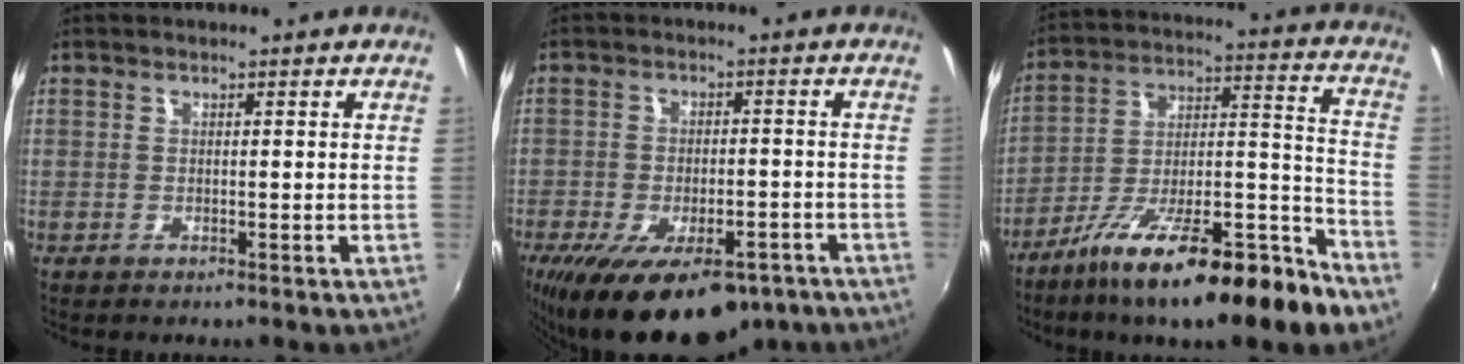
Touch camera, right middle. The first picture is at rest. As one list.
[{"total": 18.1, "force": [-12.1, 7.6, 11.1], "torque": [-0.208, -0.032, -0.172]}, {"total": 21.7, "force": [-14.2, 3.7, 16.0], "torque": [-0.259, -0.010, -0.241]}]